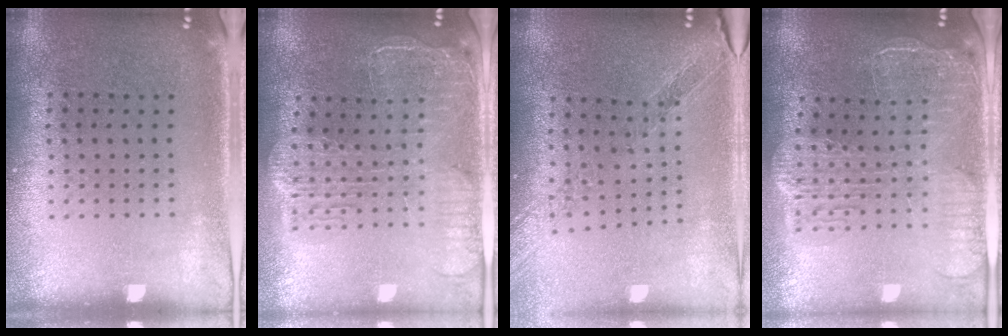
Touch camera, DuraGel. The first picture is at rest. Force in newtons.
{"total": 2.3, "press": 2.0, "slide": 1.0}
{"total": 1.0, "press": 1.0, "slide": 0.1}
{"total": 2.5, "press": 2.2, "slide": 1.2}